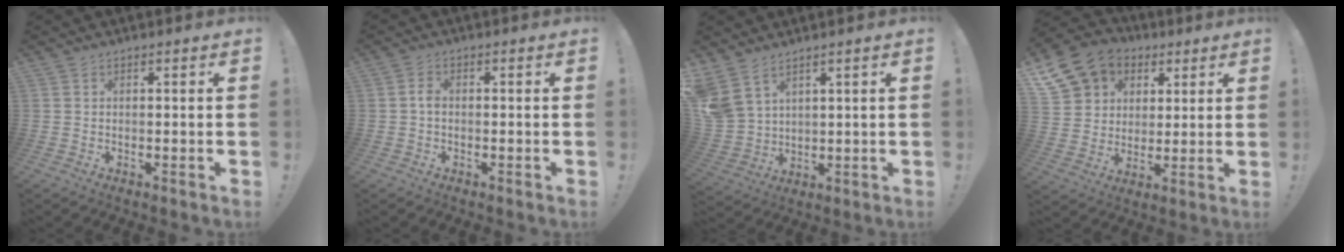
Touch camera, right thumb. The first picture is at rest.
{"total": 2.1, "force": [-0.5, 1.4, 1.5], "torque": [-0.034, 0.010, -0.010]}
{"total": 8.2, "force": [5.8, 4.5, 3.7], "torque": [-0.085, -0.031, 0.119]}
{"total": 13.0, "force": [6.3, 10.7, 3.9], "torque": [-0.052, -0.037, 0.133]}